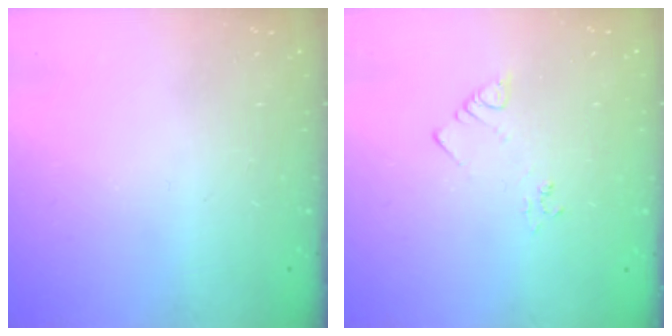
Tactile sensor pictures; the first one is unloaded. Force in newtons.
{"total": 2.6, "press": 2.6, "slide": 0.3}